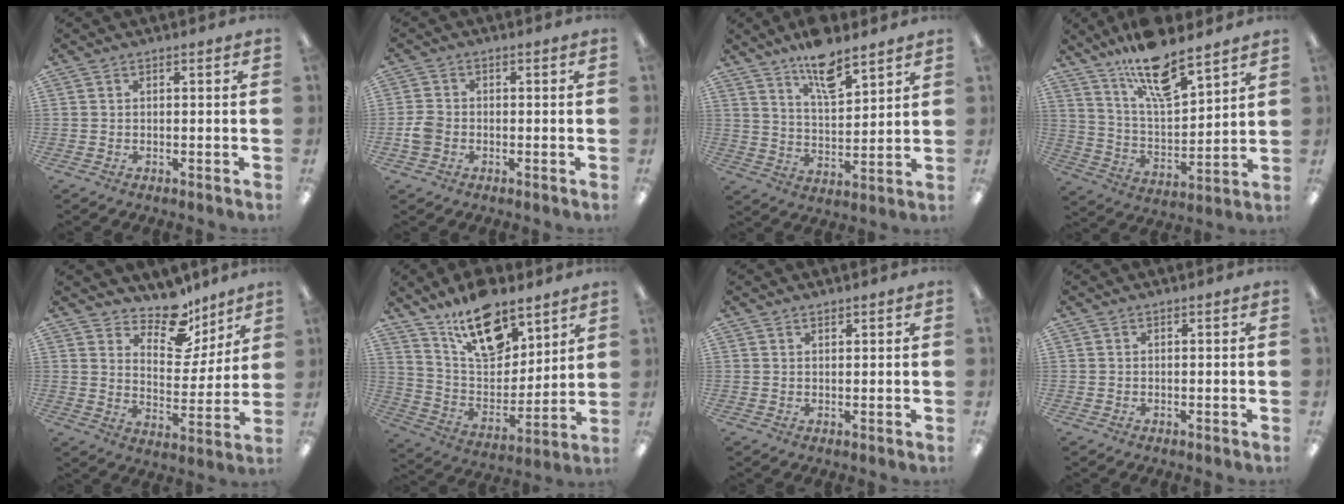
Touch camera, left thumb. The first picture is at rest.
{"total": 3.9, "force": [-1.2, 3.0, 2.1], "torque": [-0.041, 0.007, -0.022]}
{"total": 11.2, "force": [8.8, 3.8, 5.9], "torque": [-0.099, -0.046, 0.154]}
{"total": 15.9, "force": [12.3, 4.6, 9.0], "torque": [-0.160, -0.067, 0.209]}
{"total": 12.7, "force": [10.0, 6.3, 4.8], "torque": [-0.070, -0.072, 0.180]}
{"total": 18.5, "force": [12.7, 9.3, 9.8], "torque": [-0.161, -0.073, 0.224]}
{"total": 1.0, "force": [0.9, 0.2, 0.1], "torque": [-0.004, 0.000, 0.018]}
{"total": 0.0}